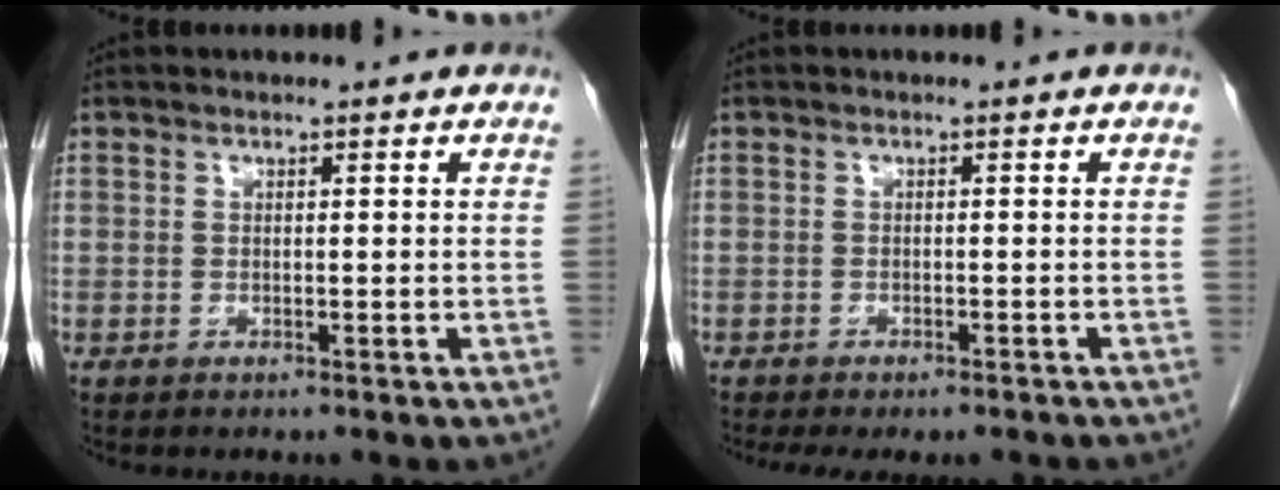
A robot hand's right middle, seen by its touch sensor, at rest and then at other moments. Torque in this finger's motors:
{"motor_torque": [0.68, -0.50, 0.13, 0.04]}